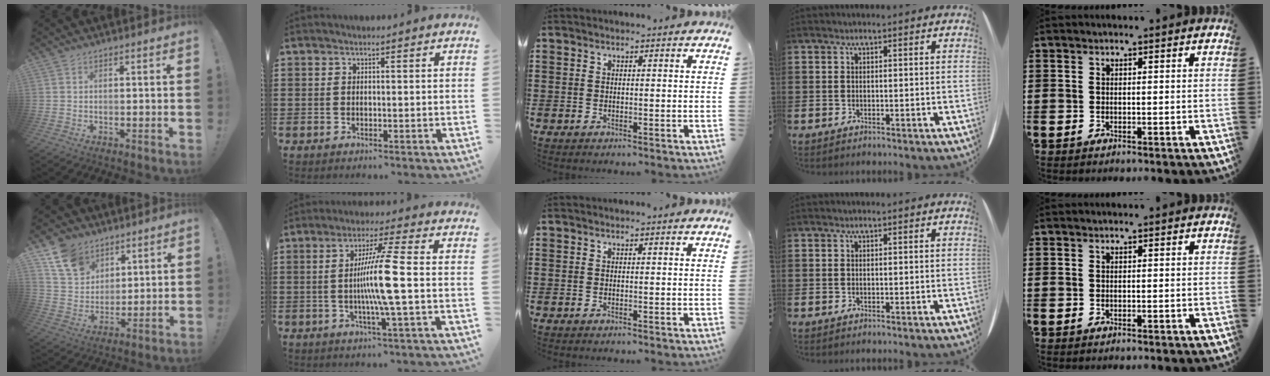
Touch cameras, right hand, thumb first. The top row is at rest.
{"thumb": {"total": 12.8, "force": [8.3, 8.8, 4.5], "torque": [-0.078, -0.050, 0.163]}, "index": {"total": 9.7, "force": [-0.8, -0.3, 9.6], "torque": [-0.190, -0.015, -0.027]}}